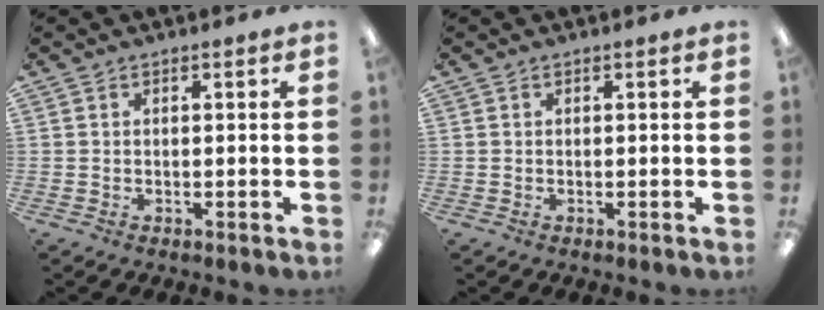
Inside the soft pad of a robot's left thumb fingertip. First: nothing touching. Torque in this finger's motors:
{"motor_torque": [0.00, 0.00, 0.00, 0.00, 0.00]}